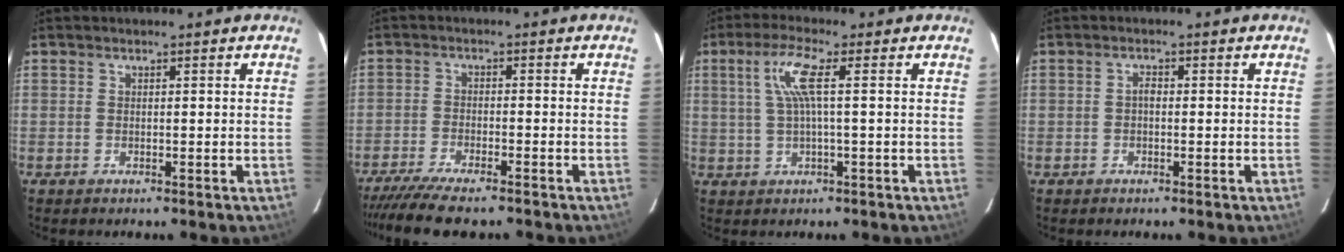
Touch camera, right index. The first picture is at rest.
{"total": 10.3, "force": [-8.8, 1.5, 5.1], "torque": [-0.122, -0.033, -0.152]}
{"total": 6.0, "force": [1.2, 0.0, 5.8], "torque": [-0.114, 0.004, 0.029]}
{"total": 1.1, "force": [-0.2, 0.6, 0.8], "torque": [-0.015, 0.006, -0.006]}